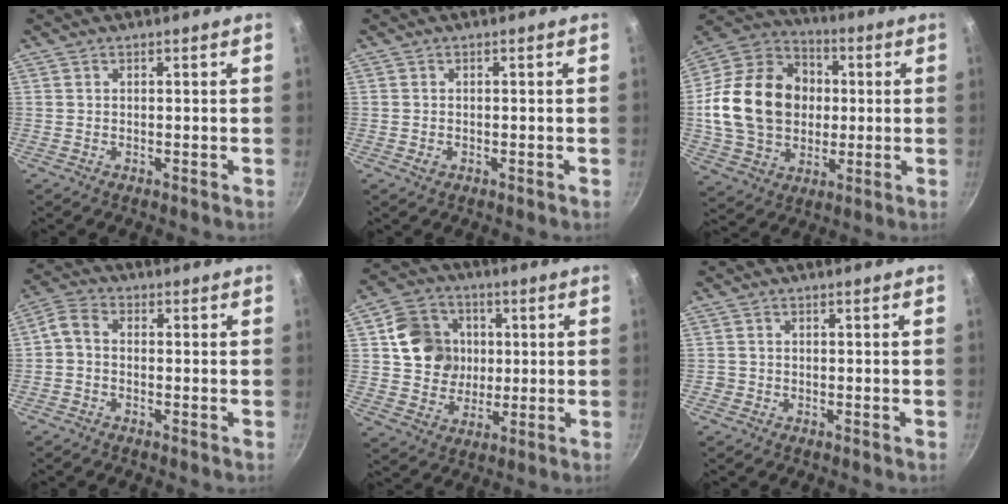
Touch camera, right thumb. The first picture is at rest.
{"total": 1.2, "force": [-0.4, 0.9, 0.7], "torque": [-0.011, 0.001, -0.007]}
{"total": 23.2, "force": [0.8, 18.1, 14.4], "torque": [-0.231, 0.027, 0.017]}
{"total": 3.9, "force": [-1.0, 2.8, 2.5], "torque": [-0.061, 0.024, -0.033]}
{"total": 12.3, "force": [2.1, 10.9, 5.4], "torque": [-0.063, 0.006, 0.036]}
{"total": 0.8, "force": [-0.3, 0.7, 0.1], "torque": [0.000, 0.002, -0.005]}